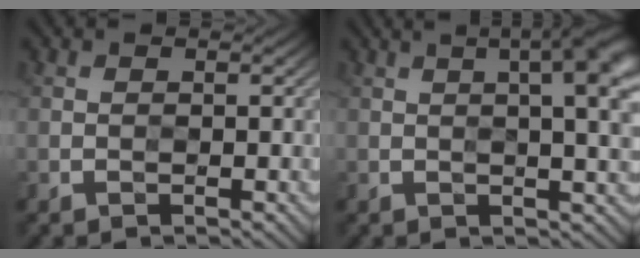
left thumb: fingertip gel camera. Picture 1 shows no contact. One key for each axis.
{"total": 8.7, "fx": 3.0, "fy": 2.2, "fz": 7.9, "tx": -0.076, "ty": 0.031, "tz": 0.031}